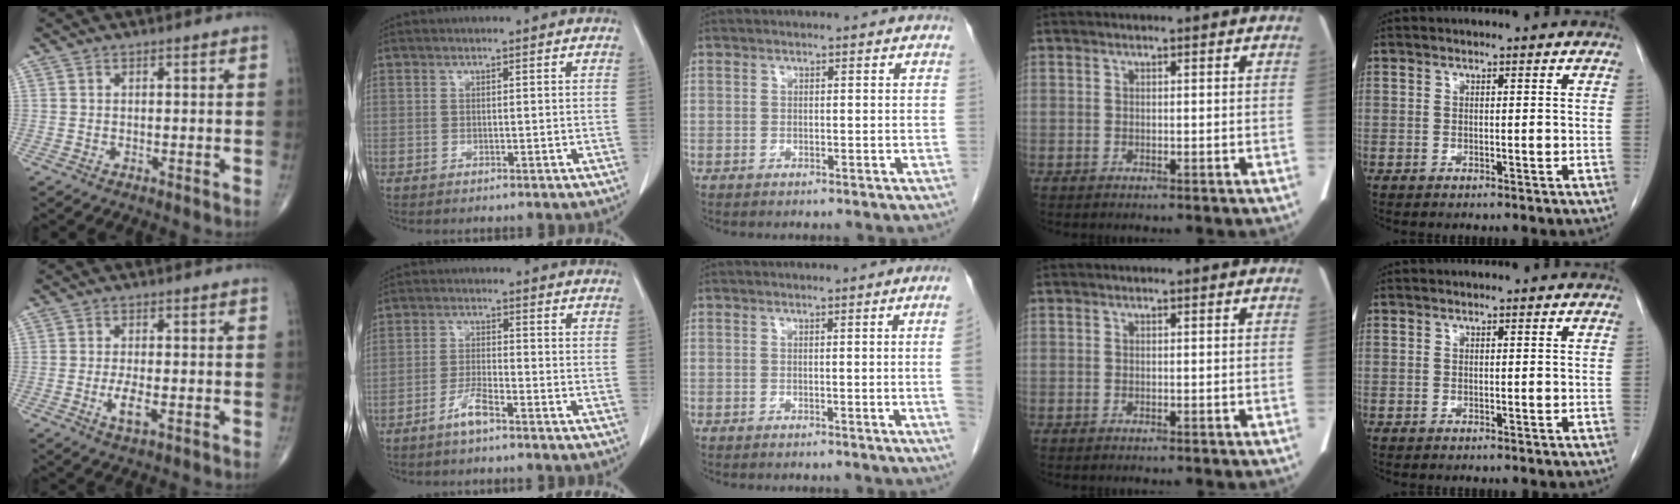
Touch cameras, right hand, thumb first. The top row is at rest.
{"thumb": {"total": 3.9, "force": [-1.1, 1.3, 3.5], "torque": [-0.072, -0.005, -0.019]}, "index": {"total": 3.7, "force": [-2.7, 0.4, 2.5], "torque": [-0.053, -0.001, -0.054]}, "middle": {"total": 3.3, "force": [-0.4, -1.2, 3.1], "torque": [-0.032, -0.004, -0.005]}}